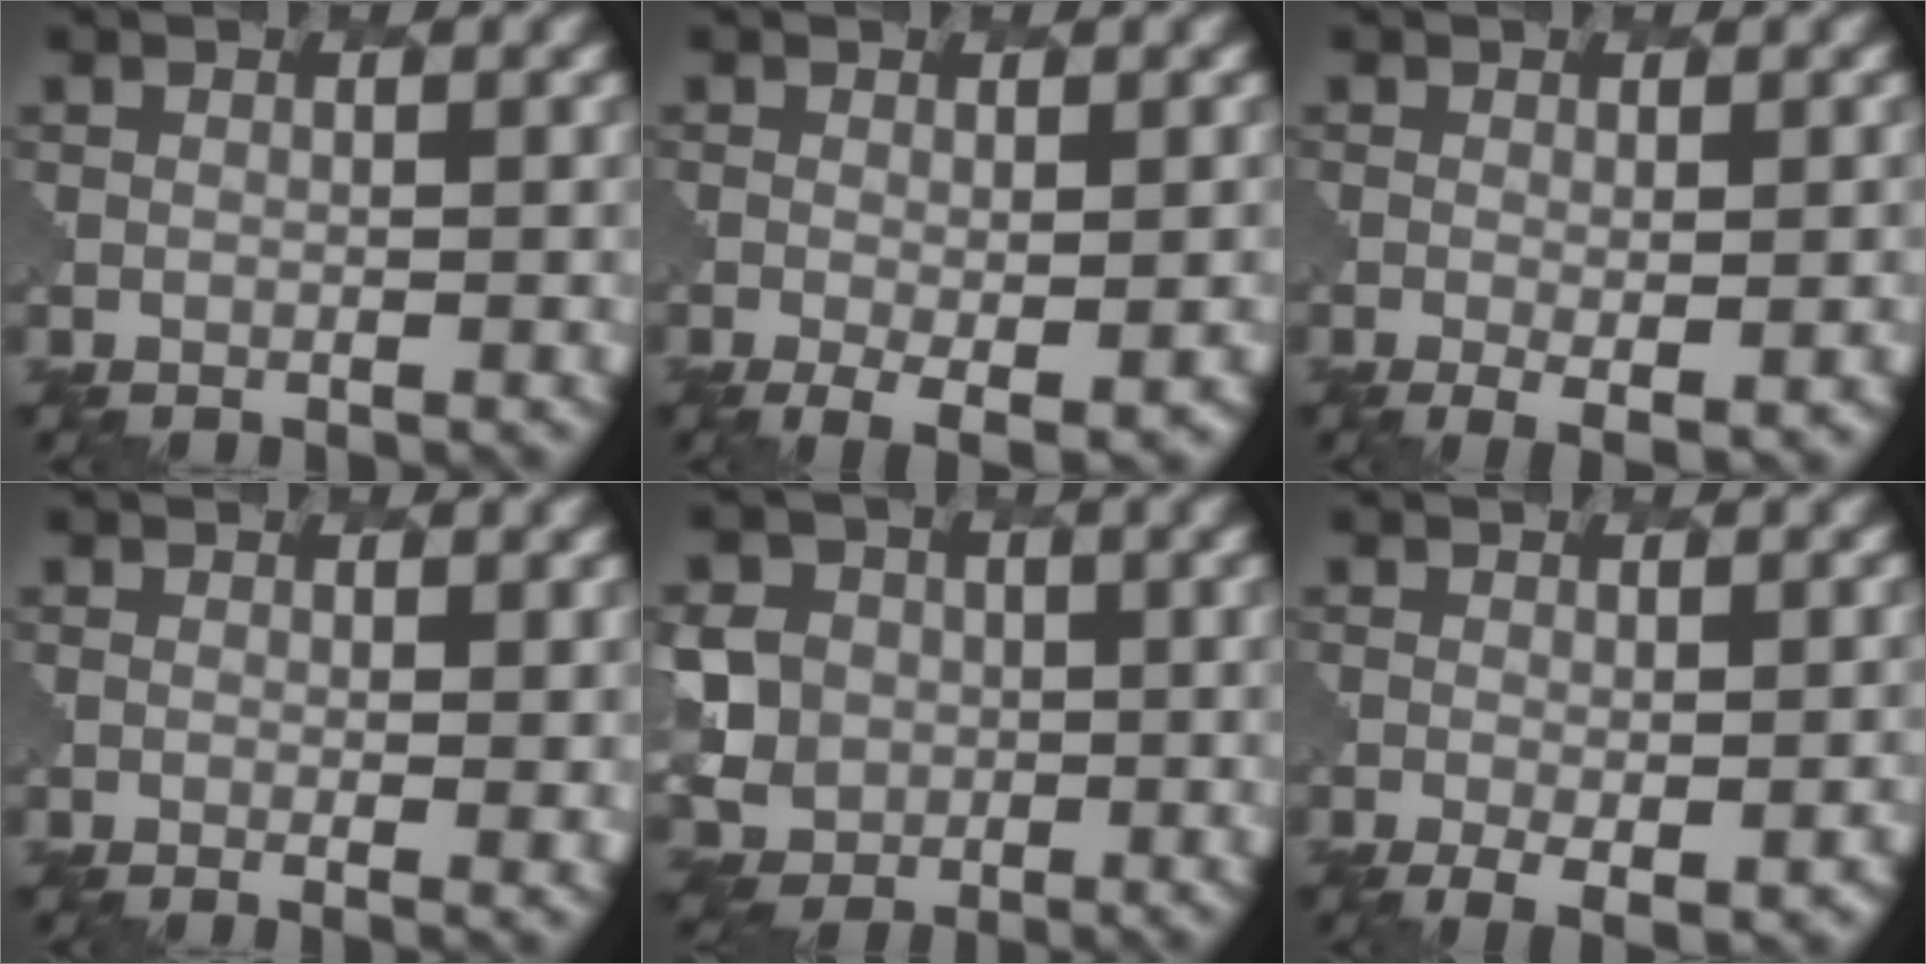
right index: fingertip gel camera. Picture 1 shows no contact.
{"total": 3.4, "force": [-0.9, 1.1, 3.1], "torque": [-0.048, -0.013, -0.009]}
{"total": 3.0, "force": [-0.6, 0.8, 2.8], "torque": [-0.043, -0.011, -0.004]}
{"total": 1.7, "force": [0.3, 0.4, 1.6], "torque": [-0.023, -0.007, 0.007]}
{"total": 6.7, "force": [0.4, 6.2, 2.3], "torque": [-0.061, 0.013, -0.012]}
{"total": 4.1, "force": [-1.6, 1.4, 3.5], "torque": [-0.049, -0.011, -0.016]}